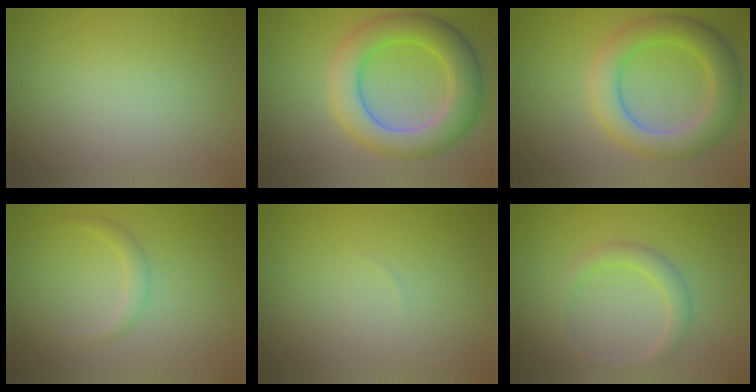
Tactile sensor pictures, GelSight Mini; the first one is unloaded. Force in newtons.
{"total": 6.8, "press": 6.8, "slide": 0.5}
{"total": 5.5, "press": 5.5, "slide": 0.2}
{"total": 1.2, "press": 1.2, "slide": 0.0}
{"total": 0.0}
{"total": 1.8, "press": 1.8, "slide": 0.2}